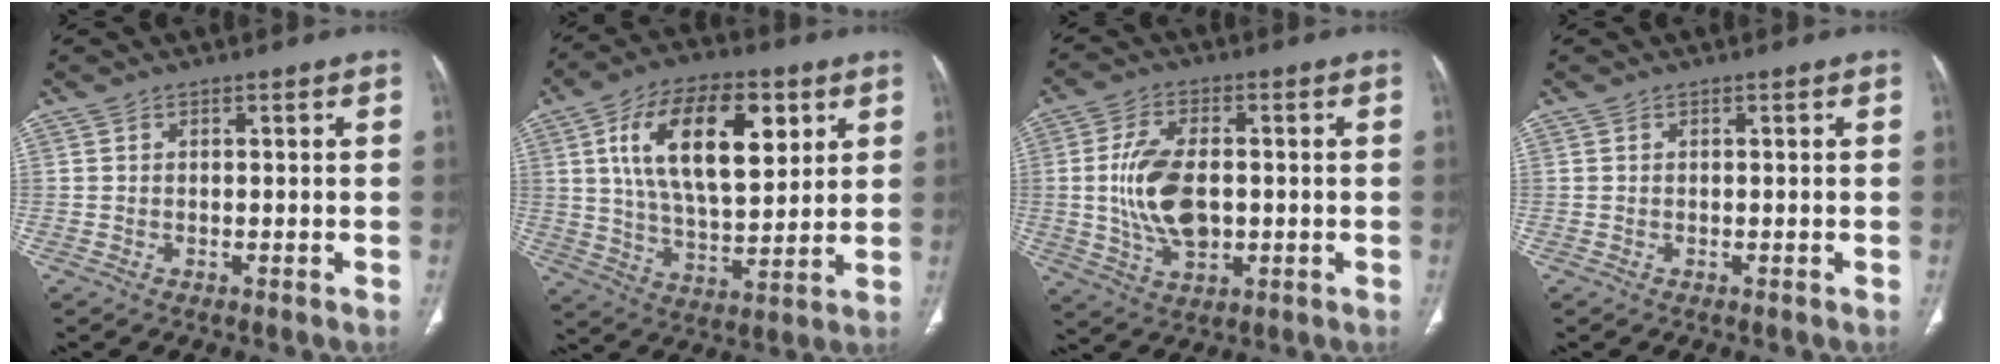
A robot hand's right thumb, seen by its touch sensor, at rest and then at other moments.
{"total": 20.5, "force": [6.8, 10.2, 16.5], "torque": [-0.251, -0.017, 0.116]}
{"total": 11.6, "force": [-0.2, 6.6, 9.6], "torque": [-0.182, 0.000, 0.001]}
{"total": 0.0}